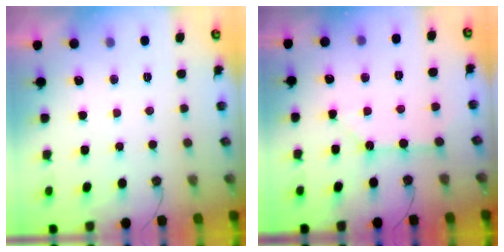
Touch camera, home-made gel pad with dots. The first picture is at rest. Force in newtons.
{"total": 2.7, "press": 2.6, "slide": 0.3}